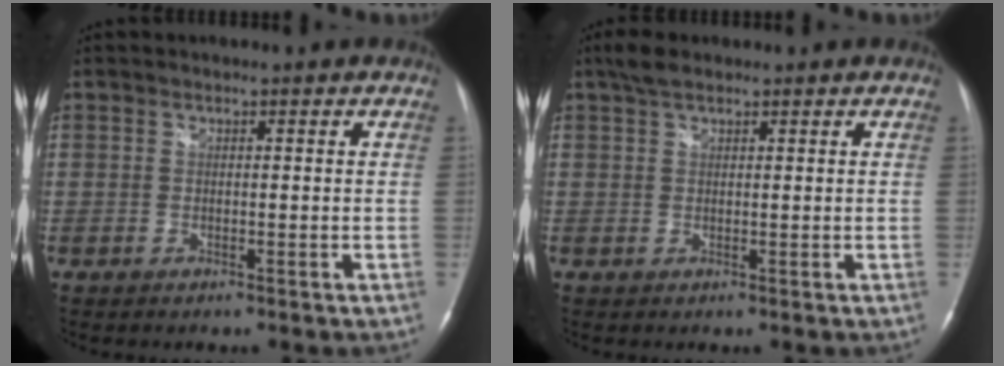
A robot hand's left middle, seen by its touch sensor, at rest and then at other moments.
{"total": 2.8, "force": [2.1, 1.0, 1.5], "torque": [-0.034, 0.013, 0.040]}